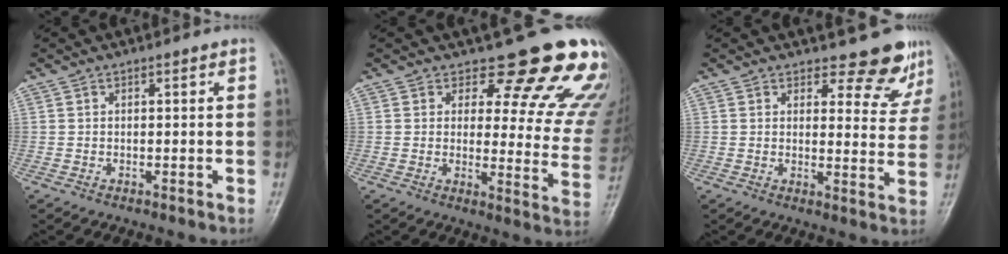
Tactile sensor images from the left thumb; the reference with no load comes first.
{"total": 17.9, "force": [14.5, 6.9, 8.1], "torque": [-0.043, -0.105, 0.152]}
{"total": 8.2, "force": [7.4, 3.2, 1.7], "torque": [0.016, -0.064, 0.077]}